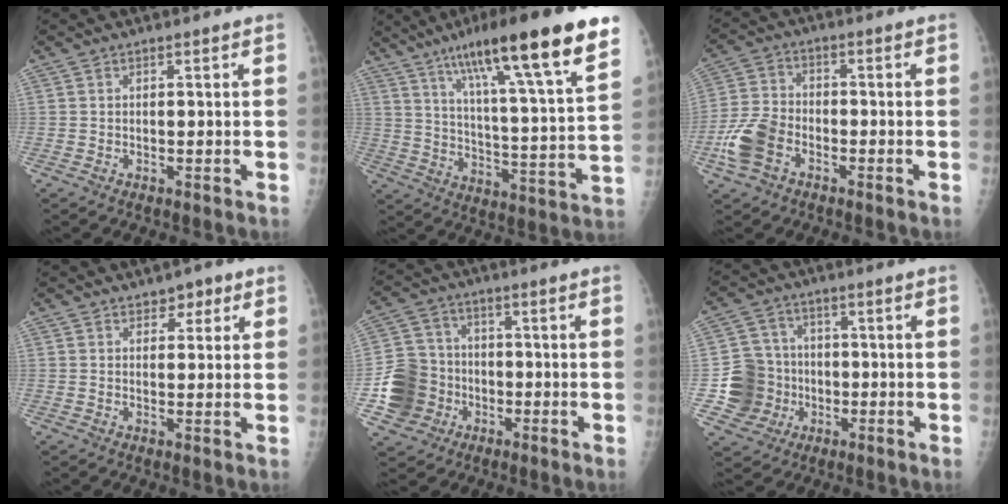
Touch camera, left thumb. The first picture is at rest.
{"total": 24.6, "force": [15.5, 2.9, 18.8], "torque": [-0.281, -0.038, 0.242]}
{"total": 8.7, "force": [-3.7, 5.7, 5.4], "torque": [-0.118, 0.018, -0.074]}
{"total": 3.5, "force": [2.1, 2.2, 1.8], "torque": [0.000, -0.008, 0.026]}
{"total": 11.3, "force": [-3.1, 10.2, 3.7], "torque": [-0.049, 0.019, -0.055]}
{"total": 9.8, "force": [-1.7, 9.4, 2.2], "torque": [-0.004, 0.016, -0.030]}